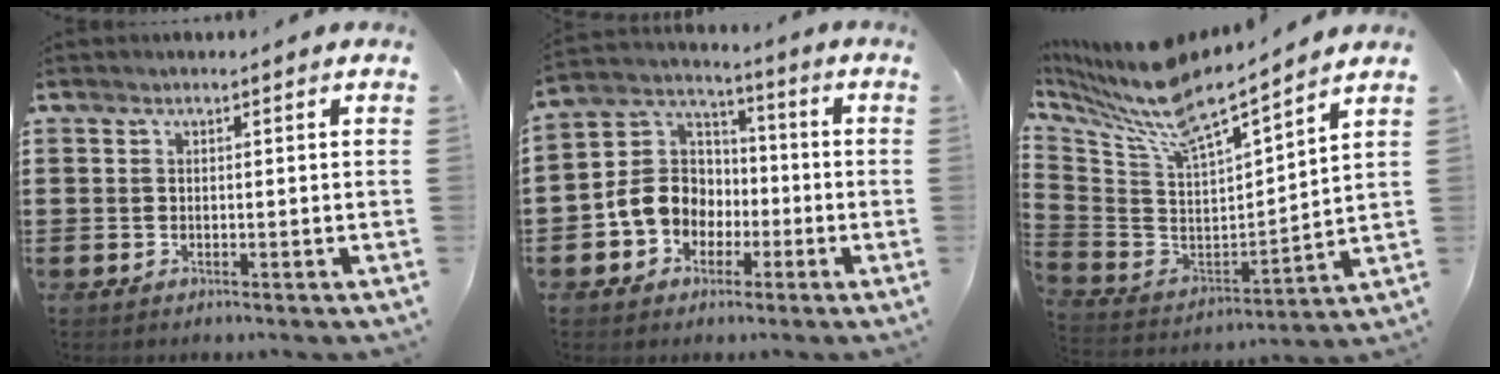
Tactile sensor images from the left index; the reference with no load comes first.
{"total": 9.0, "force": [-2.4, 7.9, 3.5], "torque": [-0.111, 0.021, -0.050]}
{"total": 9.2, "force": [8.1, 1.0, 4.4], "torque": [-0.124, -0.059, 0.133]}